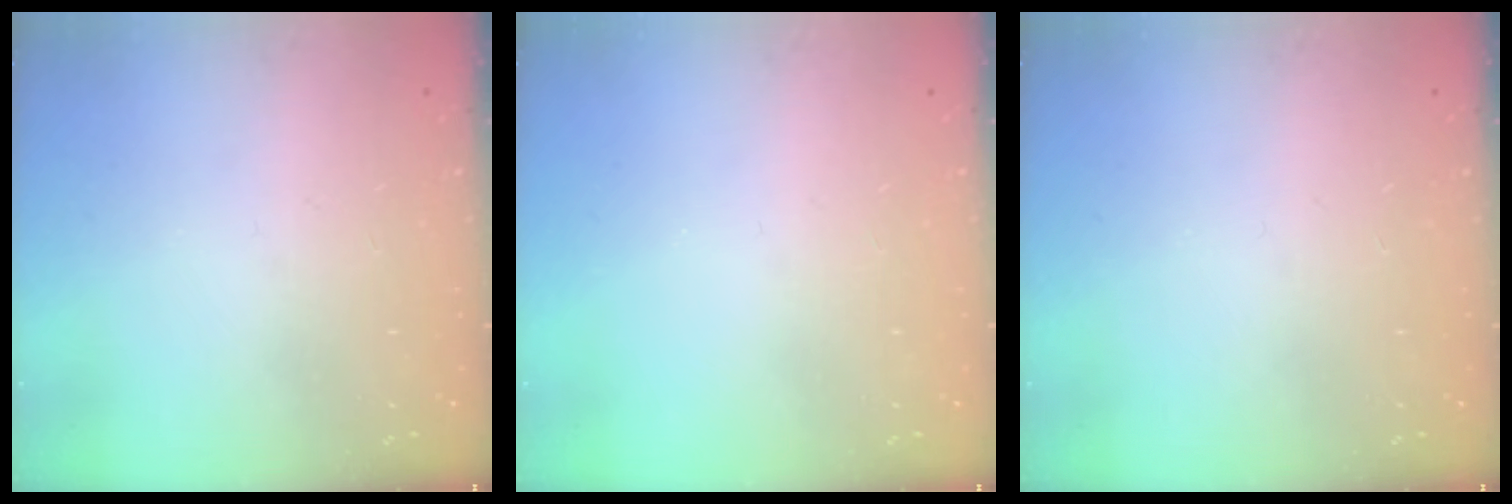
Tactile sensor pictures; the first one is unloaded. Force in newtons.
{"total": 0.0}
{"total": 0.0}